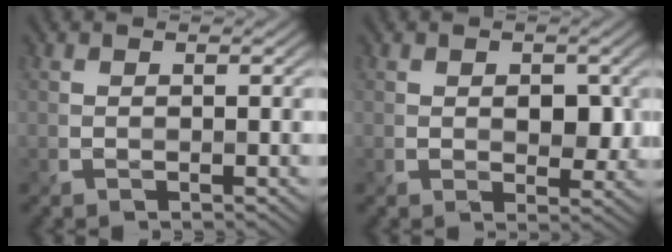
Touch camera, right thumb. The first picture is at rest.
{"total": 3.4, "force": [0.5, 2.4, 2.4], "torque": [-0.046, -0.008, 0.014]}